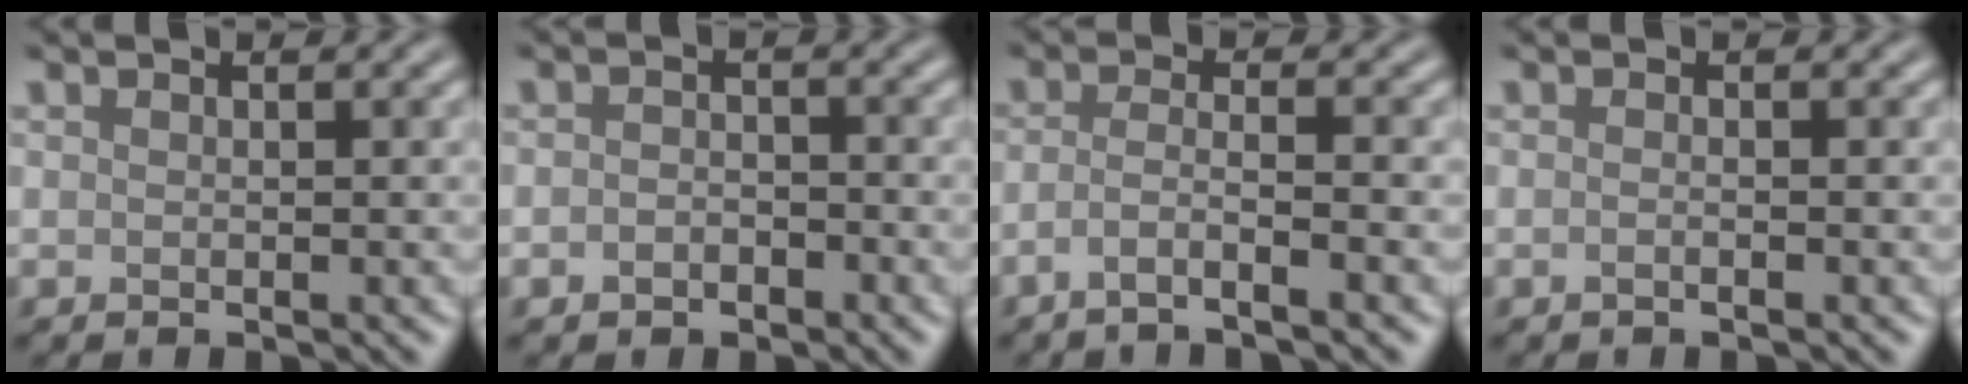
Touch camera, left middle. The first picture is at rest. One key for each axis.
{"total": 1.6, "fx": -0.8, "fy": 1.1, "fz": 0.8, "tx": -0.016, "ty": 0.001, "tz": -0.017}
{"total": 3.2, "fx": -1.9, "fy": 0.5, "fz": 2.6, "tx": -0.041, "ty": 0.002, "tz": -0.052}
{"total": 0.8, "fx": -0.3, "fy": 0.3, "fz": 0.7, "tx": -0.010, "ty": -0.006, "tz": -0.011}